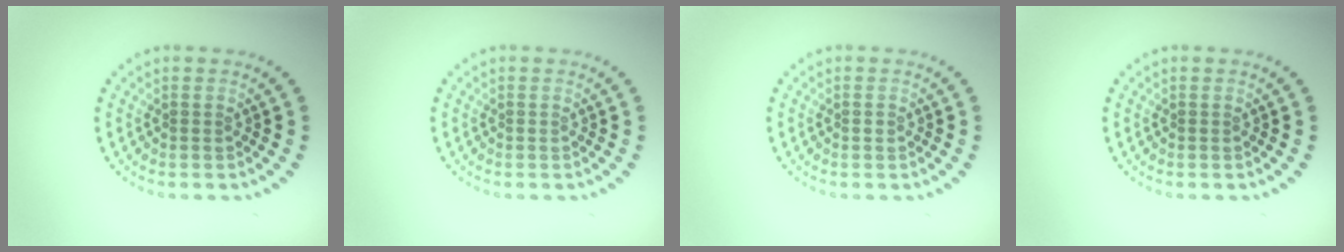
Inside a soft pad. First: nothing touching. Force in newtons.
{"total": 0.0}
{"total": 0.5, "press": 0.5, "slide": 0.1}
{"total": 0.0}